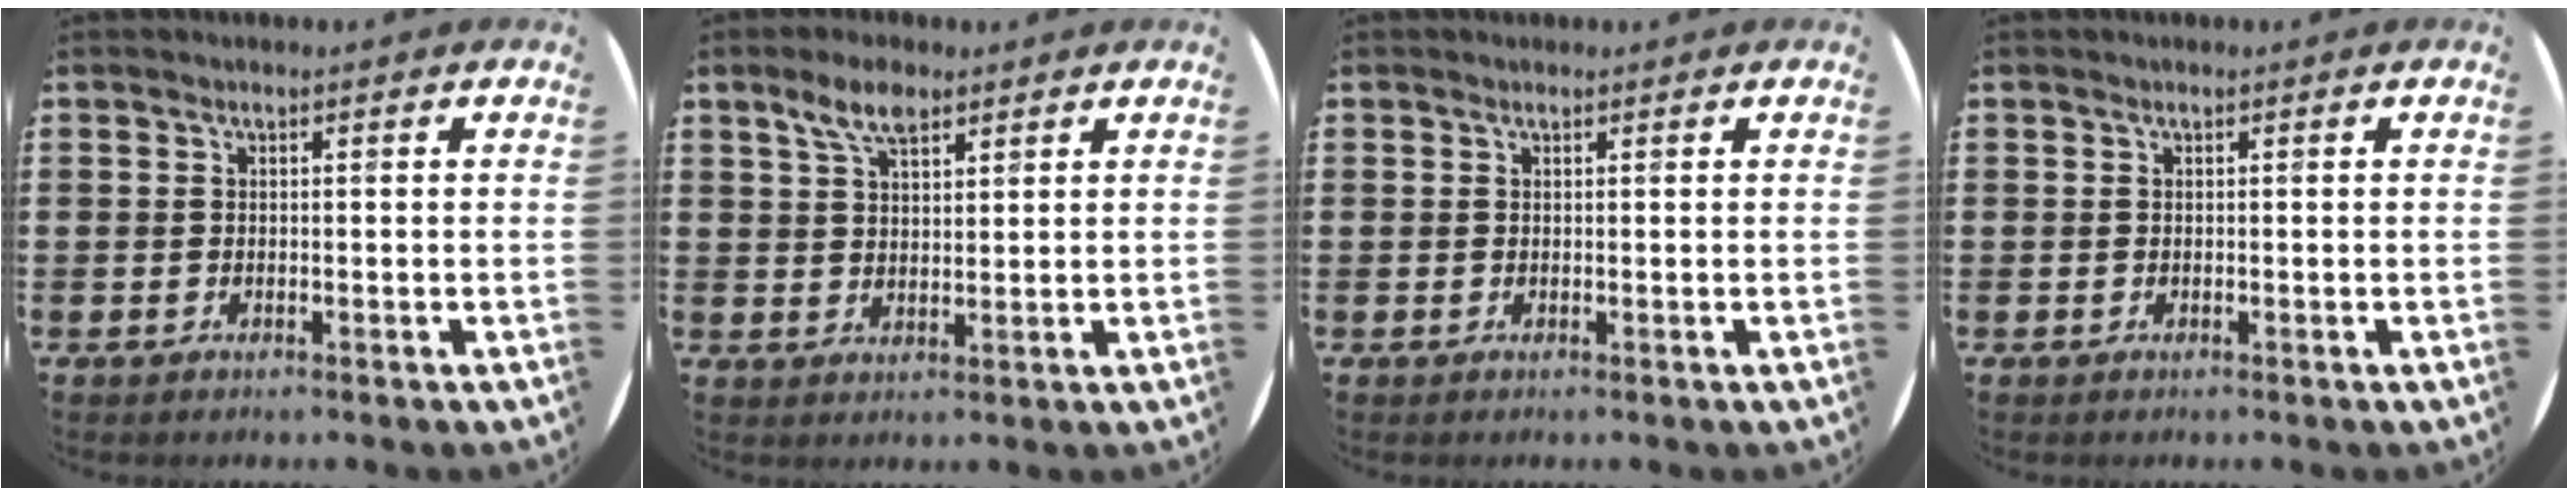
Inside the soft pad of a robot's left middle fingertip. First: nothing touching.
{"total": 5.2, "force": [3.6, 2.1, 3.0], "torque": [-0.058, 0.003, 0.064]}
{"total": 0.0}
{"total": 0.0}